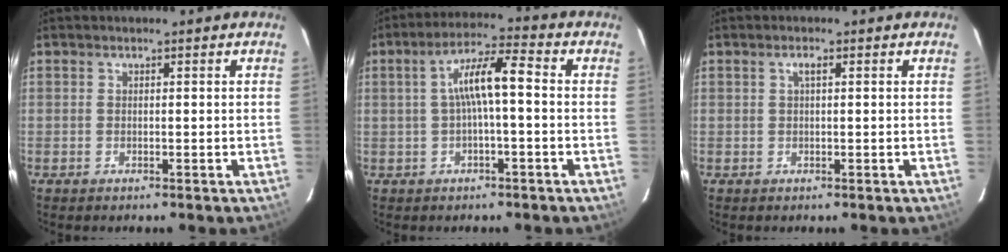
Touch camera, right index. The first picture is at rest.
{"total": 7.3, "force": [-0.3, 1.1, 7.2], "torque": [-0.137, 0.019, -0.001]}
{"total": 1.1, "force": [0.4, 0.3, 1.0], "torque": [-0.018, 0.005, 0.005]}